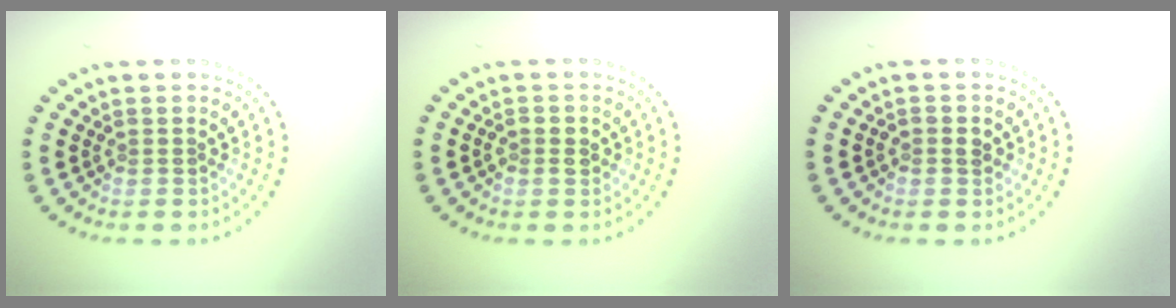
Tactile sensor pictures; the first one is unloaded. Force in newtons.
{"total": 1.5, "press": 1.4, "slide": 0.4}
{"total": 1.3, "press": 1.2, "slide": 0.3}